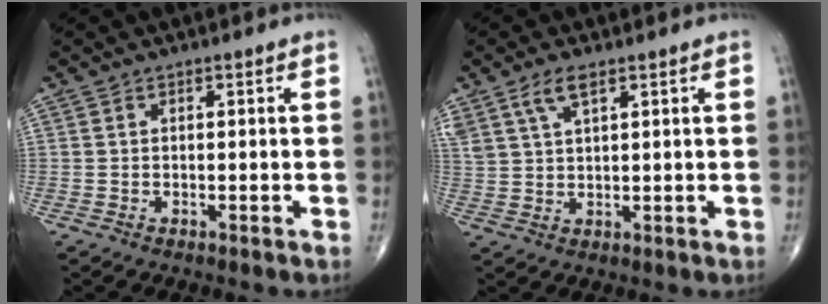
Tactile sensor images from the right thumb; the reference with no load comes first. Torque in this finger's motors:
{"motor_torque": [-0.29, 0.24, 0.86, 0.55, 0.05]}